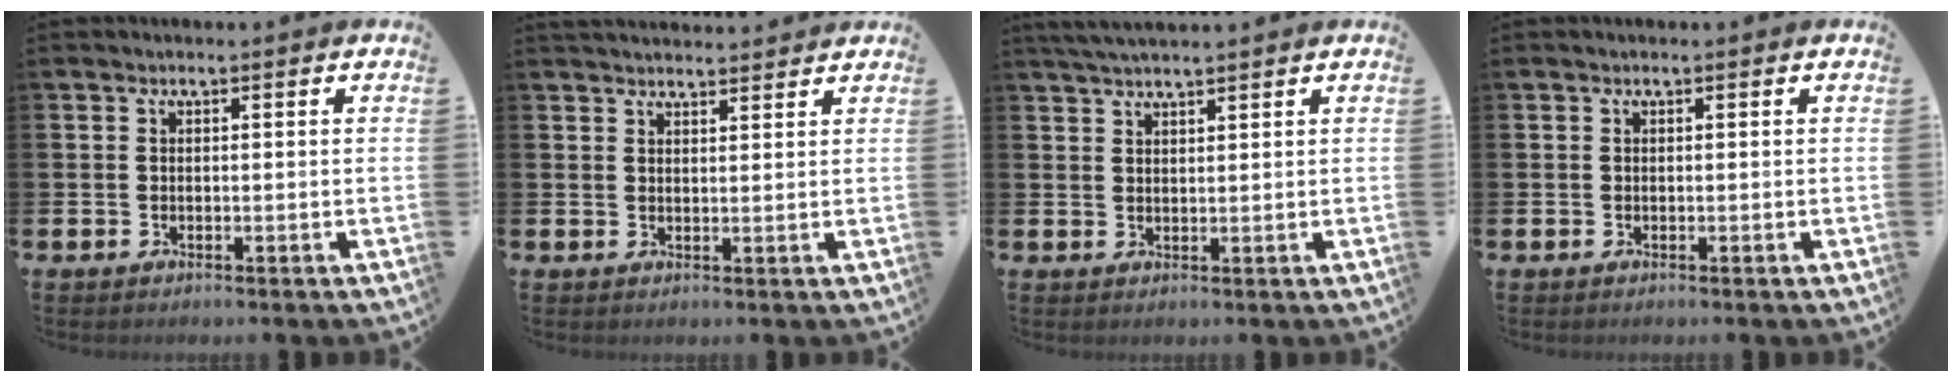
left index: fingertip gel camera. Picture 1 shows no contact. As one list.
[{"total": 2.6, "force": [2.5, 0.4, 0.1], "torque": [0.005, -0.013, 0.044]}, {"total": 2.8, "force": [2.7, 0.1, 0.8], "torque": [-0.018, -0.006, 0.048]}, {"total": 0.0}]